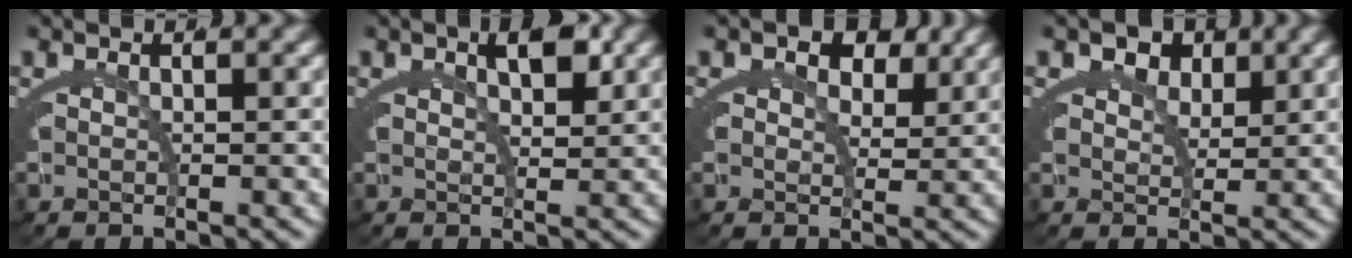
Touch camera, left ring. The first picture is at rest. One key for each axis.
{"total": 2.9, "fx": 1.2, "fy": 1.5, "fz": 2.1, "tx": -0.022, "ty": -0.002, "tz": 0.020}
{"total": 3.6, "fx": 1.3, "fy": 2.8, "fz": 1.9, "tx": -0.027, "ty": -0.020, "tz": 0.022}
{"total": 4.1, "fx": 1.7, "fy": 3.4, "fz": 1.6, "tx": -0.029, "ty": -0.016, "tz": 0.029}